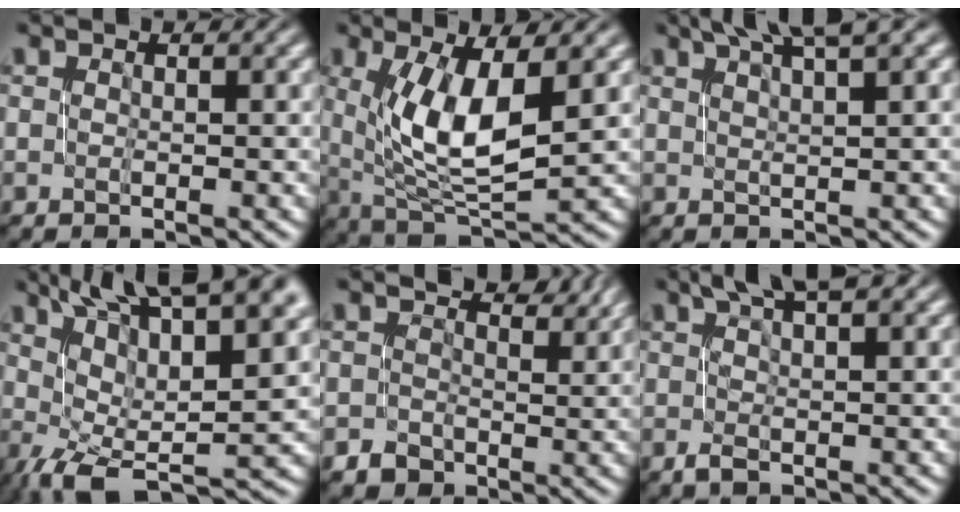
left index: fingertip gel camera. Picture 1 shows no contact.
{"total": 7.5, "force": [1.4, 2.8, 6.8], "torque": [-0.123, -0.011, 0.033]}
{"total": 5.2, "force": [3.4, 0.6, 3.8], "torque": [-0.044, 0.013, 0.055]}
{"total": 13.3, "force": [4.8, 5.6, 11.0], "torque": [-0.165, 0.018, 0.087]}
{"total": 3.2, "force": [1.1, 2.7, 1.1], "torque": [-0.012, -0.001, 0.010]}
{"total": 3.8, "force": [1.7, 1.0, 3.3], "torque": [-0.053, 0.008, 0.022]}